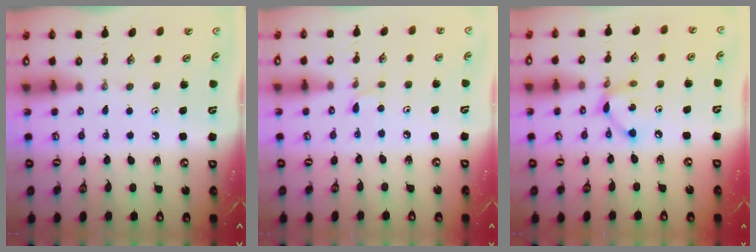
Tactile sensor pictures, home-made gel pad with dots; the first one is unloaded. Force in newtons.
{"total": 1.9, "press": 1.9, "slide": 0.2}
{"total": 7.9, "press": 7.9, "slide": 0.3}